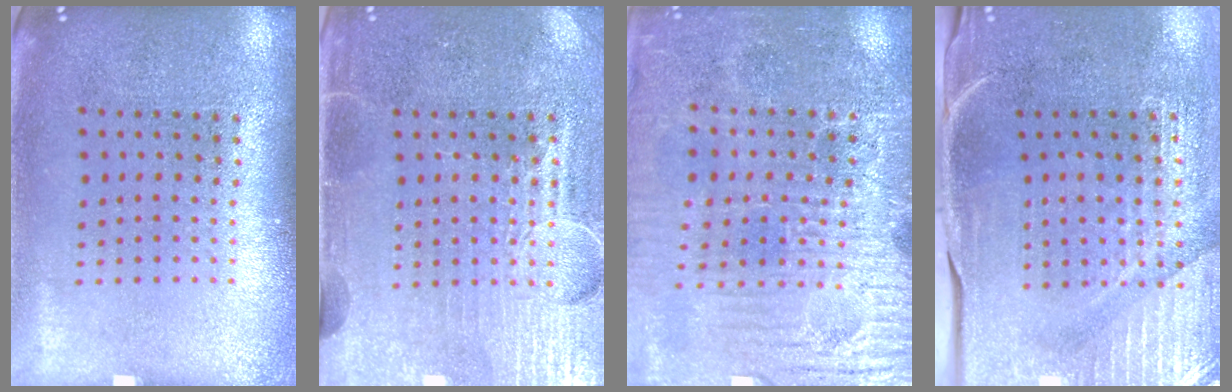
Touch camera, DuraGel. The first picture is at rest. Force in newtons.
{"total": 4.3, "press": 3.8, "slide": 2.0}
{"total": 3.5, "press": 3.4, "slide": 0.6}
{"total": 4.6, "press": 3.9, "slide": 2.5}